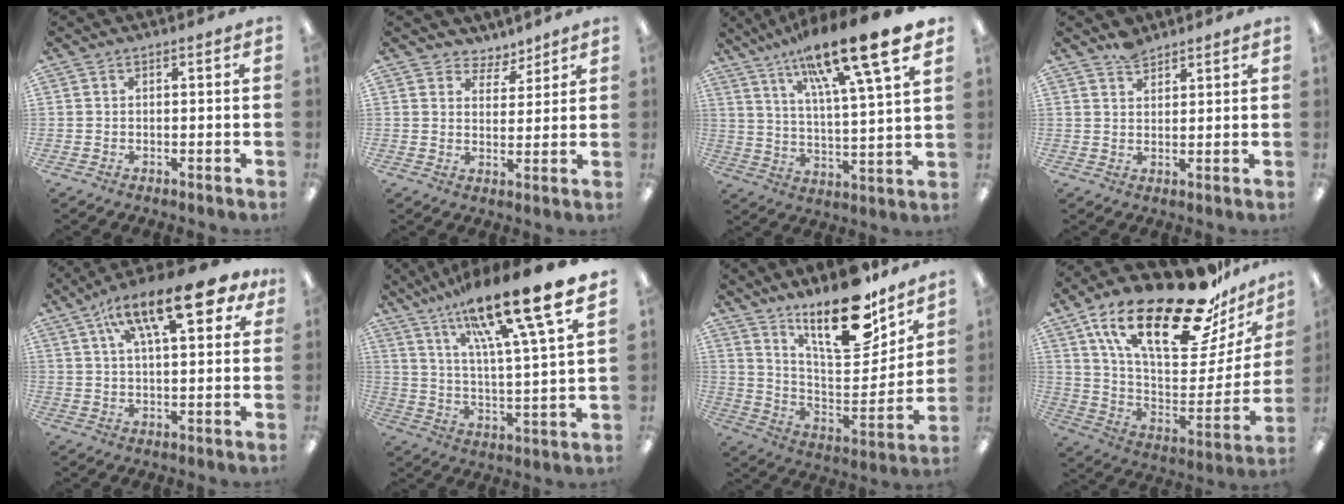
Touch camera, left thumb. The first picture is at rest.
{"total": 4.5, "force": [3.9, 2.3, 0.0], "torque": [0.008, -0.031, 0.068]}
{"total": 18.9, "force": [13.6, 2.4, 13.0], "torque": [-0.216, -0.083, 0.210]}
{"total": 3.4, "force": [3.0, 1.2, 0.9], "torque": [-0.014, -0.014, 0.055]}
{"total": 17.7, "force": [9.7, 6.7, 13.2], "torque": [-0.204, -0.036, 0.153]}
{"total": 21.1, "force": [15.8, 2.5, 13.8], "torque": [-0.238, -0.103, 0.249]}
{"total": 21.2, "force": [15.5, 7.5, 12.4], "torque": [-0.184, -0.115, 0.263]}
{"total": 27.2, "force": [17.9, 9.3, 18.3], "torque": [-0.286, -0.112, 0.301]}